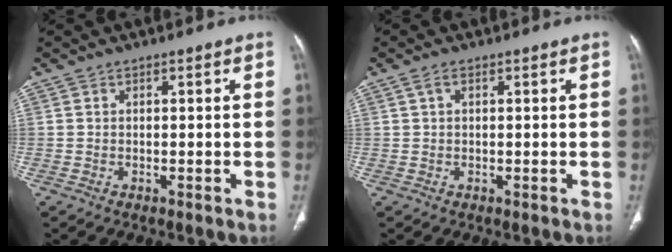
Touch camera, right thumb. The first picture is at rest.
{"total": 1.4, "force": [0.6, 0.7, 1.1], "torque": [-0.026, 0.011, 0.014]}